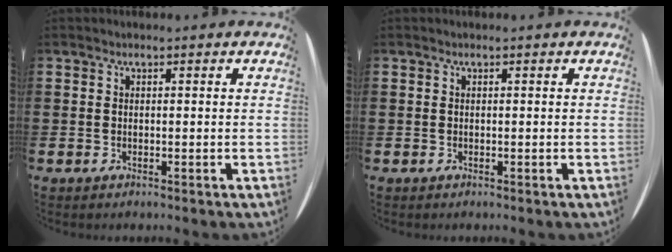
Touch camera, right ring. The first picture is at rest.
{"total": 0.0}